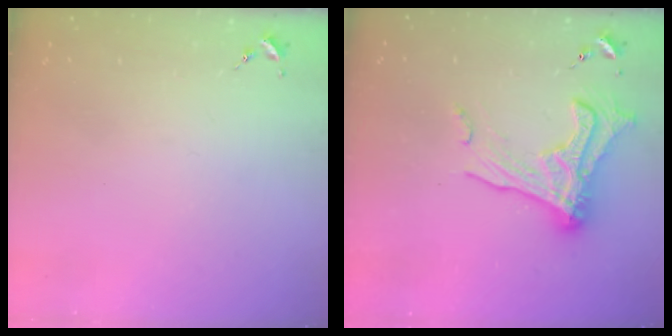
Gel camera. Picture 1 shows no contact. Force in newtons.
{"total": 17.5, "press": 17.4, "slide": 1.6}